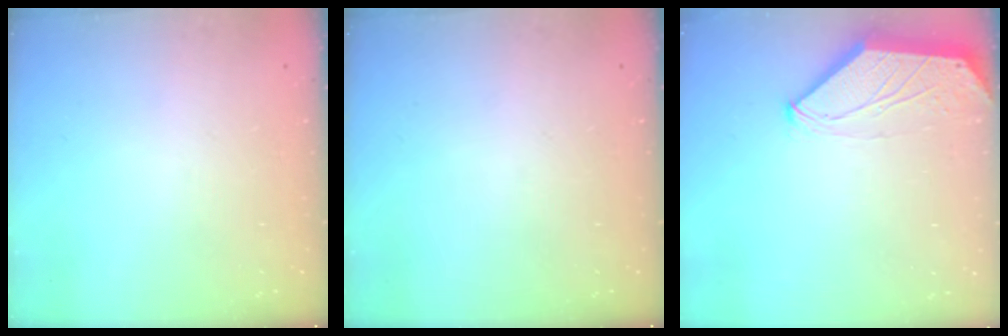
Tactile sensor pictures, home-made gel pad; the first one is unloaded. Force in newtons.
{"total": 0.0}
{"total": 0.0}